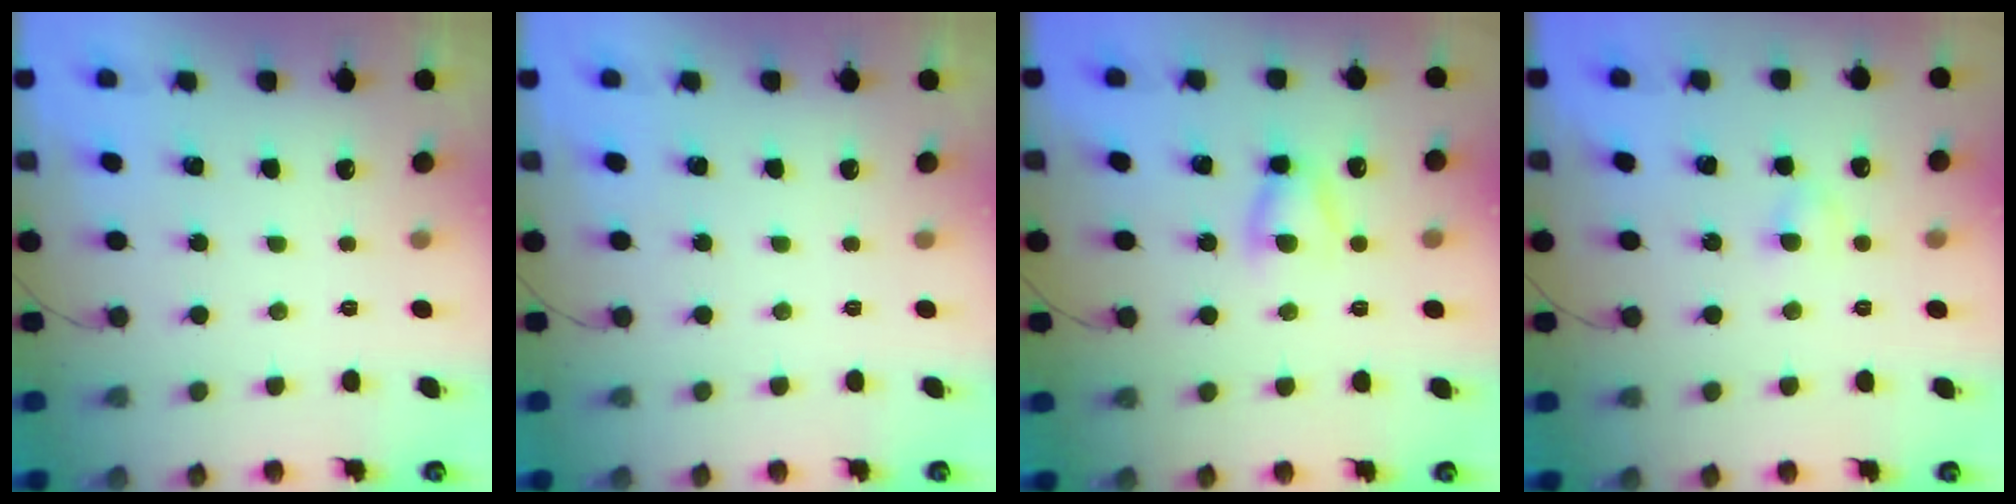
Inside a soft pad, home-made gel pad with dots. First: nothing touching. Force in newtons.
{"total": 0.0}
{"total": 5.3, "press": 5.3, "slide": 0.8}
{"total": 2.8, "press": 2.6, "slide": 1.0}